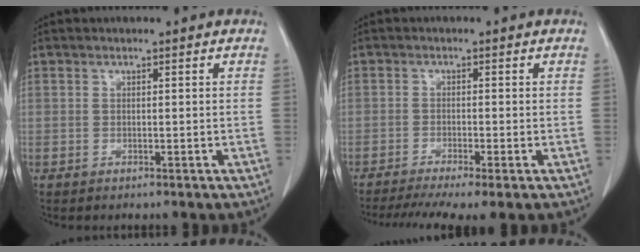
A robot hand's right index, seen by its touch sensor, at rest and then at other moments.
{"total": 8.2, "force": [-6.0, 0.5, 5.5], "torque": [-0.088, -0.013, -0.098]}